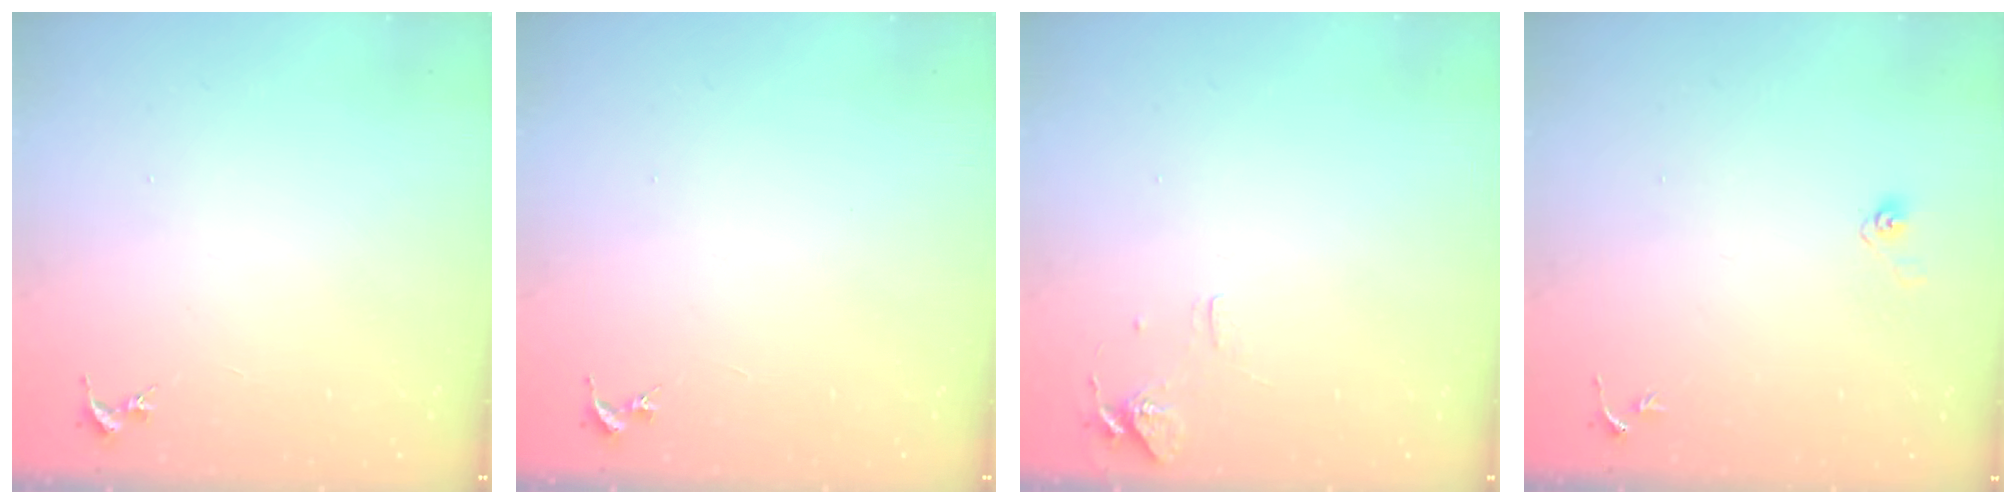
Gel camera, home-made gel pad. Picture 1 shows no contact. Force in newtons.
{"total": 0.0}
{"total": 7.4, "press": 7.4, "slide": 0.6}
{"total": 3.6, "press": 3.0, "slide": 2.1}